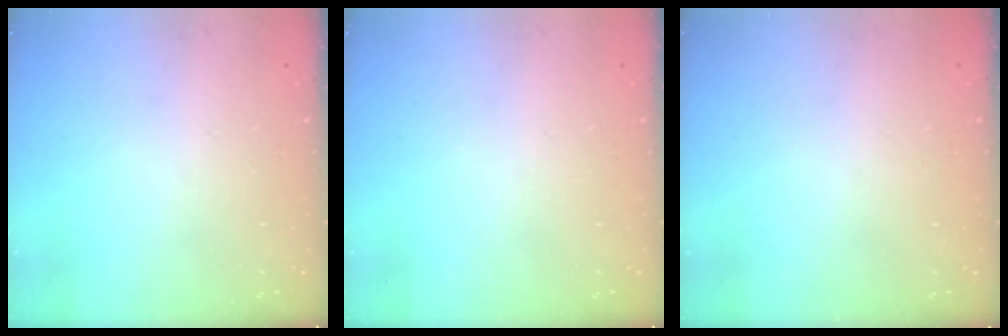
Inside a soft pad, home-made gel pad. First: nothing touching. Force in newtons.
{"total": 0.0}
{"total": 0.0}